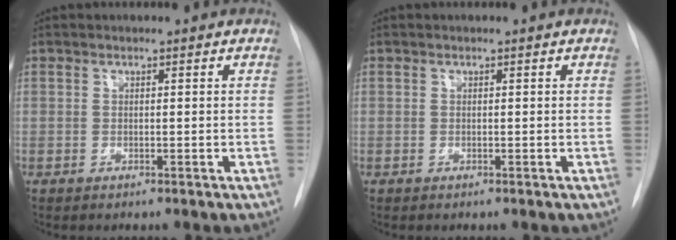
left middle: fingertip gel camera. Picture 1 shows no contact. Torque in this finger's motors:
{"motor_torque": [-0.03, -0.11, 0.03, 0.00]}